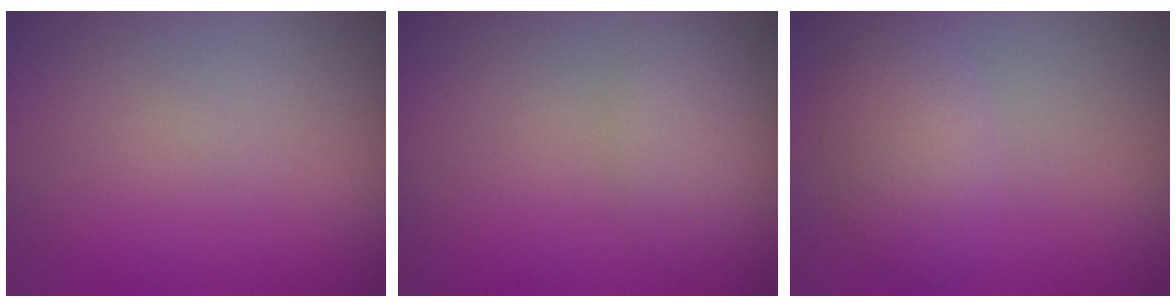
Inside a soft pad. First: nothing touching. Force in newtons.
{"total": 2.2, "press": 2.2, "slide": 0.1}
{"total": 3.8, "press": 3.8, "slide": 0.3}